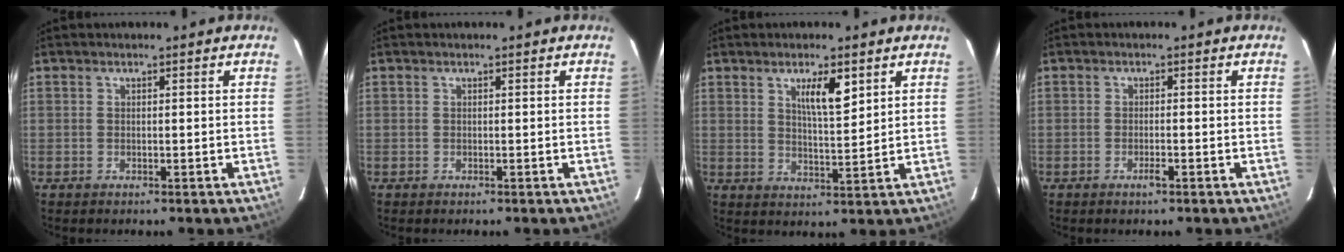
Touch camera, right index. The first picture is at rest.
{"total": 0.0}
{"total": 5.8, "force": [3.0, 1.1, 4.8], "torque": [-0.083, -0.003, 0.053]}
{"total": 1.4, "force": [-0.8, 0.1, 1.2], "torque": [-0.023, -0.001, -0.014]}